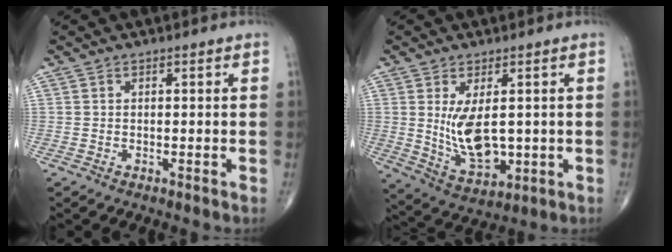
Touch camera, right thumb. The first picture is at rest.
{"total": 9.7, "force": [0.8, 4.9, 8.3], "torque": [-0.135, -0.022, 0.035]}